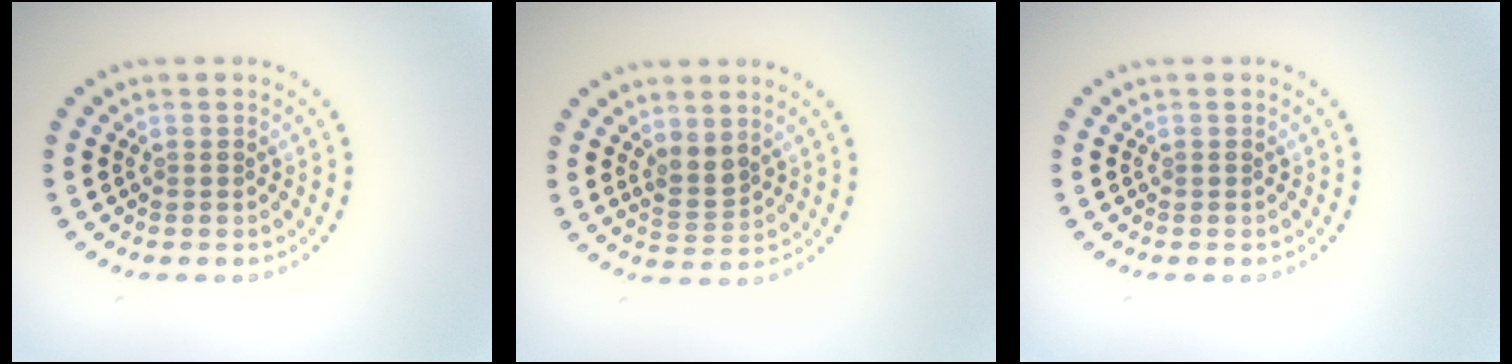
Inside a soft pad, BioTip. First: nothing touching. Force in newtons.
{"total": 1.9, "press": 1.6, "slide": 1.0}
{"total": 0.0}